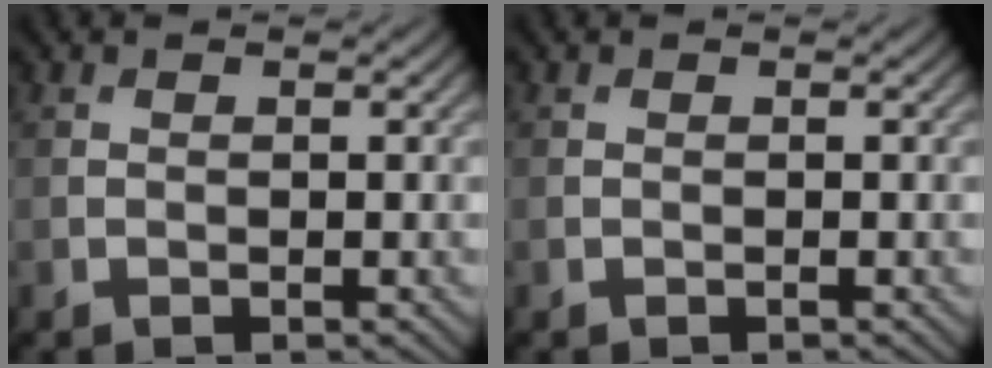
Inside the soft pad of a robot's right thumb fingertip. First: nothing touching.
{"total": 0.0}